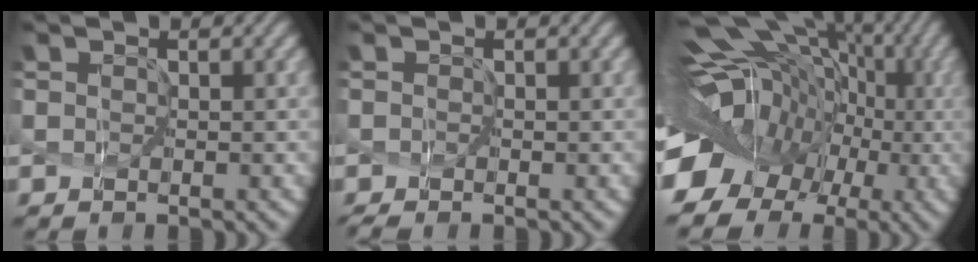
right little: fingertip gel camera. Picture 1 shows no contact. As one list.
[{"total": 0.8, "force": [-0.8, 0.0, 0.2], "torque": [-0.016, -0.001, -0.014]}, {"total": 11.6, "force": [-0.7, 9.3, 7.0], "torque": [-0.150, 0.009, -0.014]}]